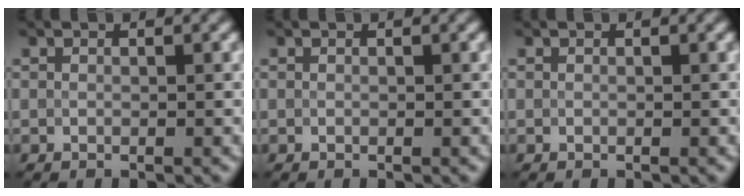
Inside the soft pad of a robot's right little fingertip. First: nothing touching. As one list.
[{"total": 0.0}, {"total": 0.0}]